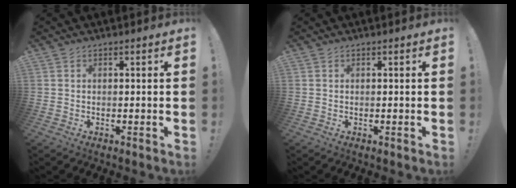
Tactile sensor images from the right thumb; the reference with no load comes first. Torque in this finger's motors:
{"motor_torque": [0.00, 0.00, 0.00, 0.00, 0.01]}